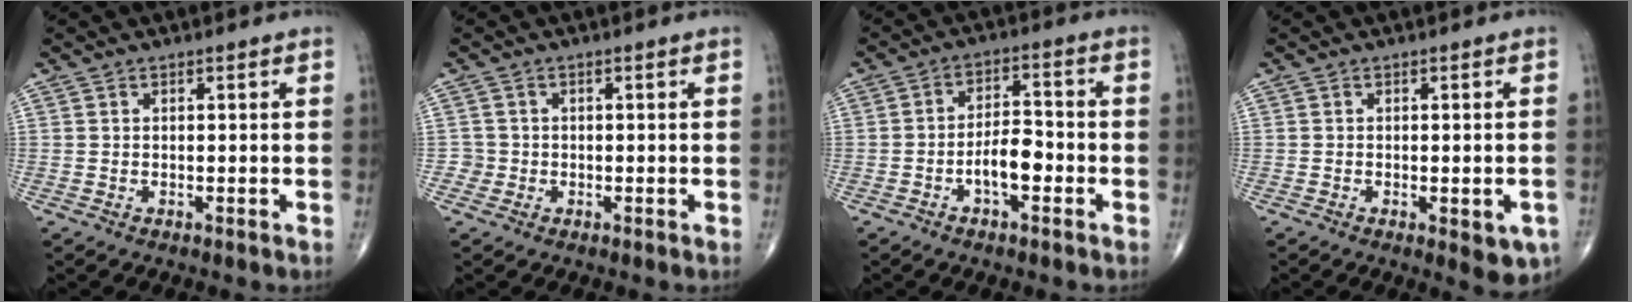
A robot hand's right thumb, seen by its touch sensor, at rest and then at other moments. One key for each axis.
{"total": 1.7, "fx": -0.5, "fy": 1.6, "fz": -0.3, "tx": 0.020, "ty": 0.008, "tz": -0.016}
{"total": 6.7, "fx": -2.4, "fy": 3.1, "fz": 5.4, "tx": -0.081, "ty": 0.025, "tz": -0.045}
{"total": 5.7, "fx": -2.0, "fy": 2.1, "fz": 4.9, "tx": -0.048, "ty": -0.001, "tz": -0.017}